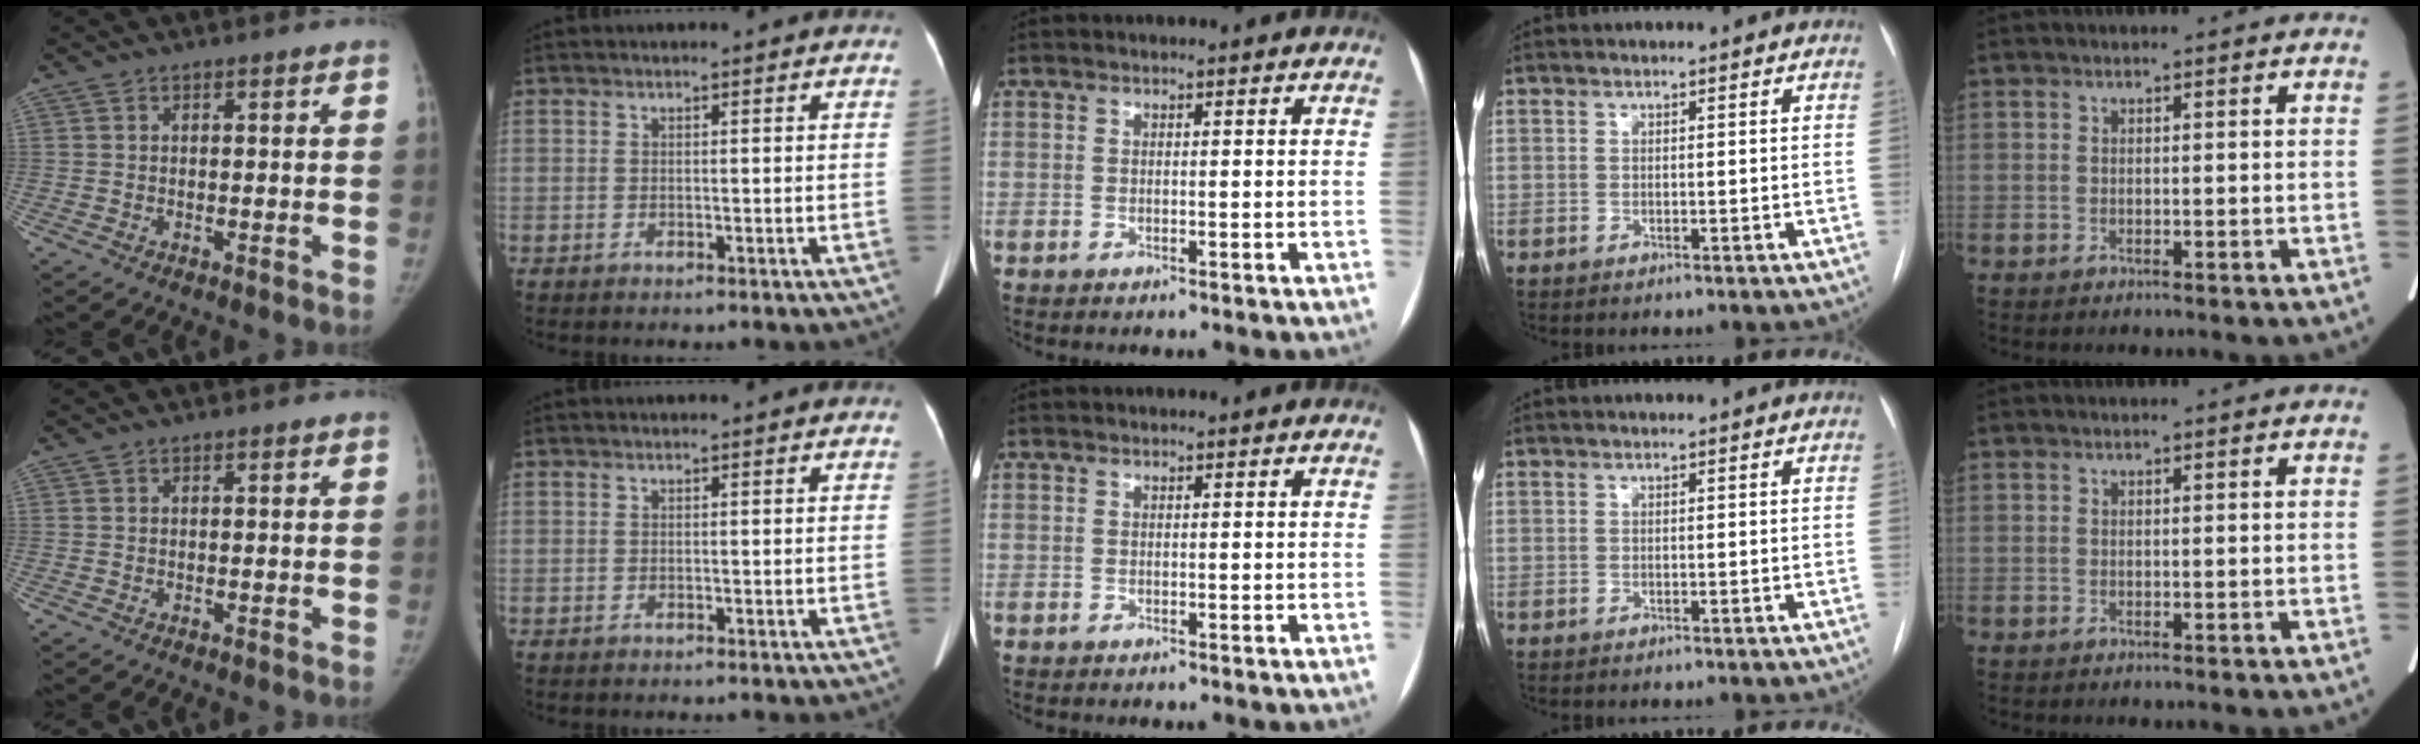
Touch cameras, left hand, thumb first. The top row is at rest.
{}